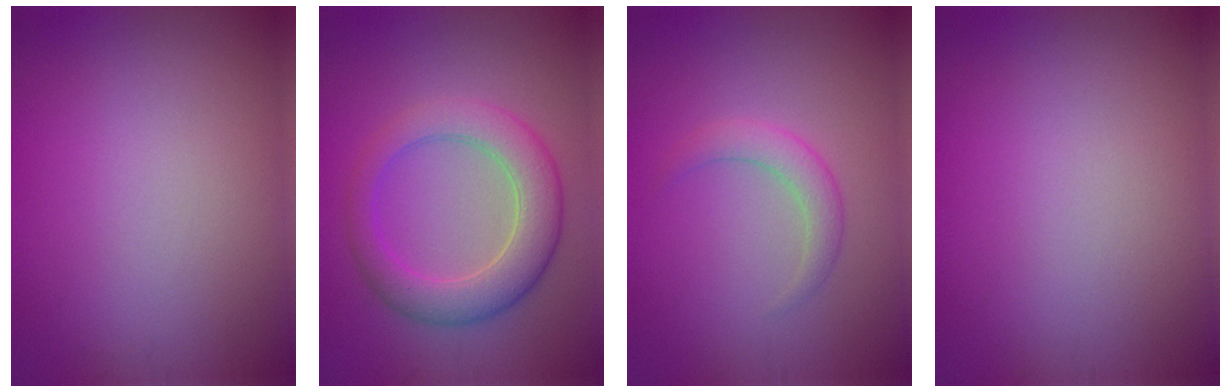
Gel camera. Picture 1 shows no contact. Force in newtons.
{"total": 5.6, "press": 5.6, "slide": 0.3}
{"total": 2.2, "press": 2.2, "slide": 0.0}
{"total": 0.0}